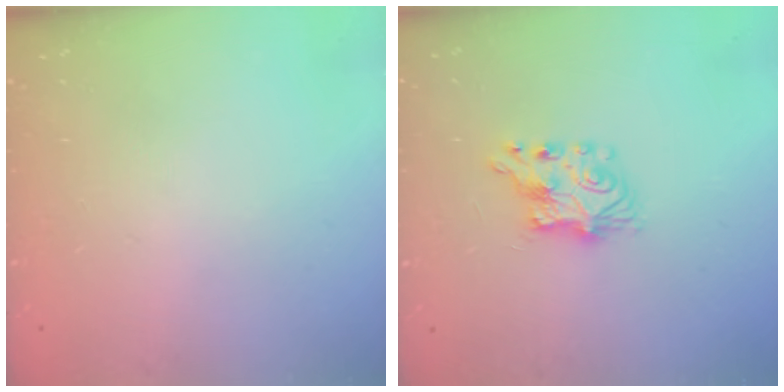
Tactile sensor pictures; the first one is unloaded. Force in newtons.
{"total": 7.5, "press": 7.5, "slide": 0.4}